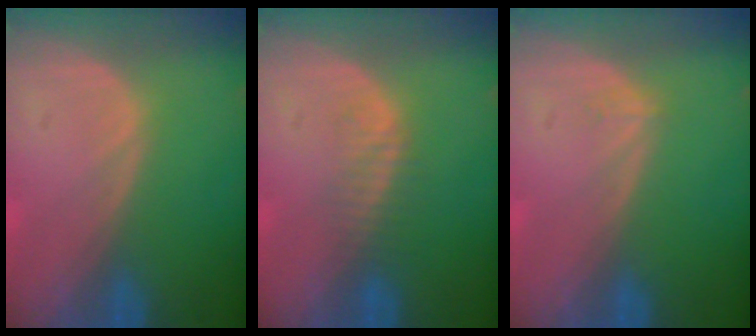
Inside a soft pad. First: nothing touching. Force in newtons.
{"total": 2.3, "press": 2.3, "slide": 0.3}
{"total": 0.5, "press": 0.5, "slide": 0.2}